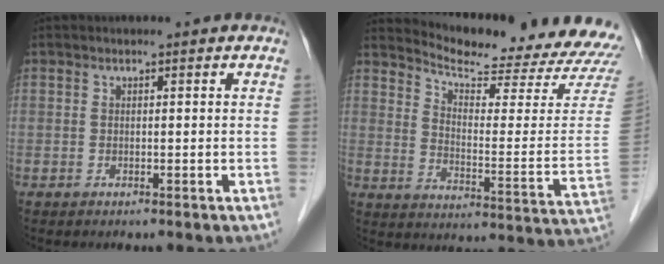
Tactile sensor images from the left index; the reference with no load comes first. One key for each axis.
{"total": 21.0, "fx": 20.5, "fy": 0.8, "fz": 4.6, "tx": -0.078, "ty": -0.116, "tz": 0.252}